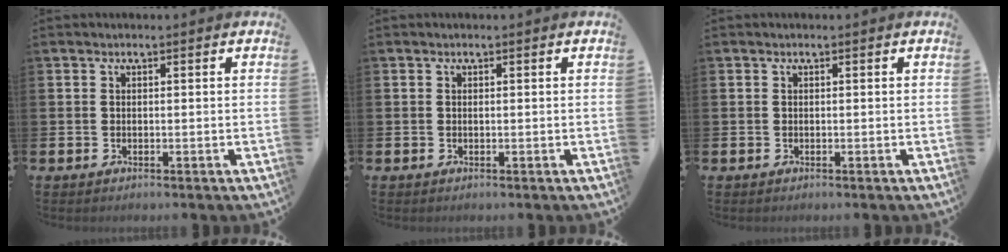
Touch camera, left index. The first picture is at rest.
{"total": 0.0}
{"total": 0.0}